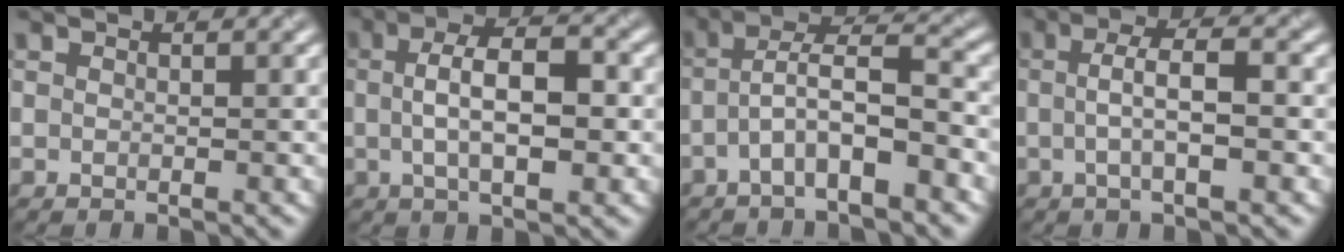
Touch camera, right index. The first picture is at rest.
{"total": 5.2, "force": [-0.3, 1.5, 4.9], "torque": [-0.083, 0.014, 0.003]}
{"total": 4.7, "force": [-2.5, 0.7, 3.9], "torque": [-0.077, 0.023, -0.038]}
{"total": 3.2, "force": [-0.7, 0.5, 3.1], "torque": [-0.057, 0.009, 0.001]}